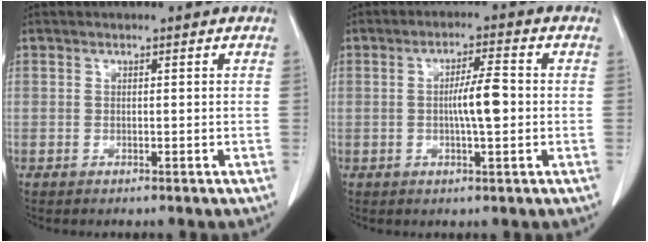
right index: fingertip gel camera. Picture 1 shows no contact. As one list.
[{"total": 5.3, "force": [-0.4, 0.5, 5.3], "torque": [-0.094, 0.004, -0.009]}]